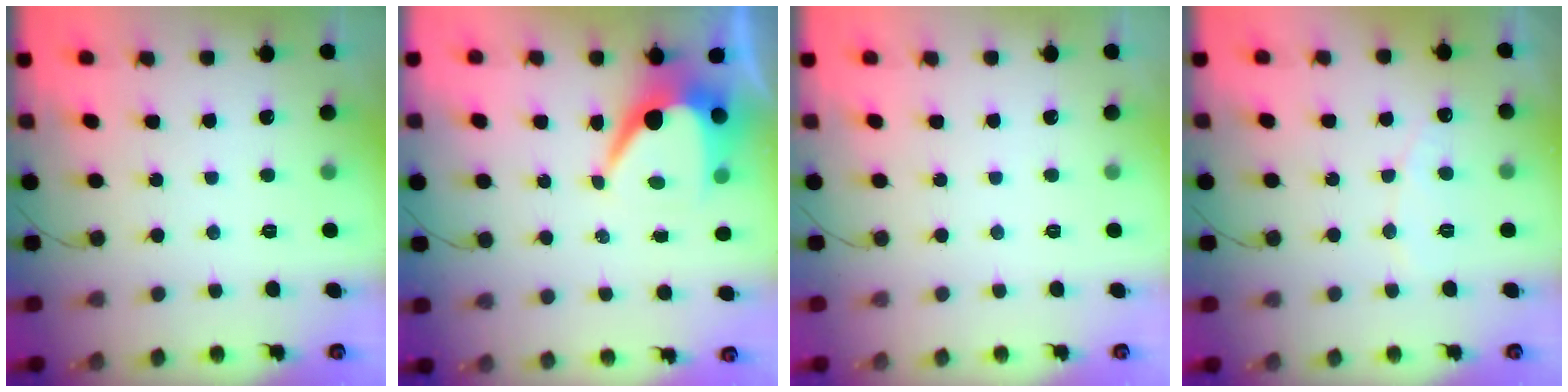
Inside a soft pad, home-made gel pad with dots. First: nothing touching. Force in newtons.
{"total": 8.3, "press": 8.3, "slide": 0.4}
{"total": 0.0}
{"total": 5.3, "press": 5.2, "slide": 0.2}